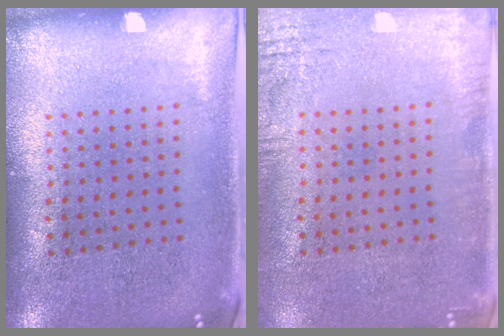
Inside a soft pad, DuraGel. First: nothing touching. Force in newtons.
{"total": 2.3, "press": 2.3, "slide": 0.3}